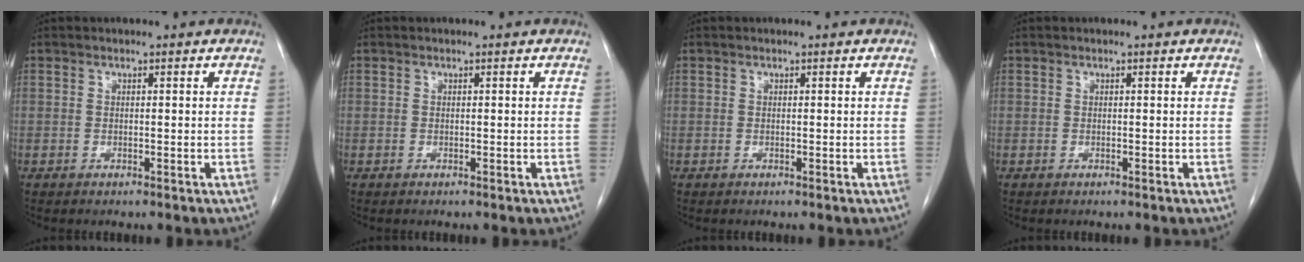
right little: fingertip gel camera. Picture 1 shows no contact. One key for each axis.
{"total": 0.0}
{"total": 0.0}
{"total": 0.0}